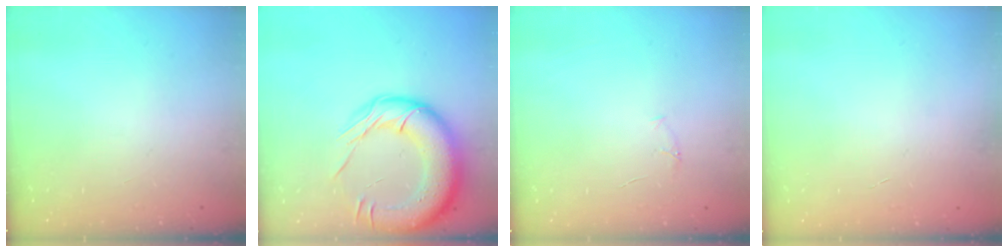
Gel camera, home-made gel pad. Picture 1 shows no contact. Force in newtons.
{"total": 22.4, "press": 21.9, "slide": 5.0}
{"total": 3.8, "press": 3.6, "slide": 1.1}
{"total": 0.5, "press": 0.5, "slide": 0.1}